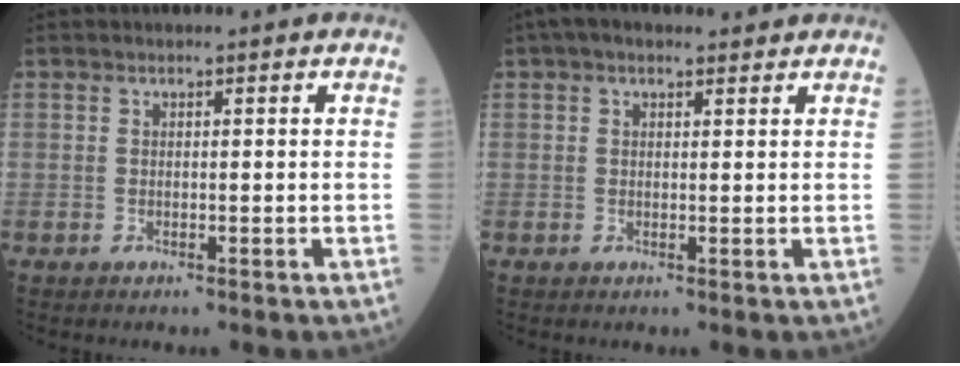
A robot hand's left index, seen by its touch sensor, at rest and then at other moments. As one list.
[{"total": 4.4, "force": [3.3, 1.7, 2.4], "torque": [-0.036, 0.037, 0.054]}]